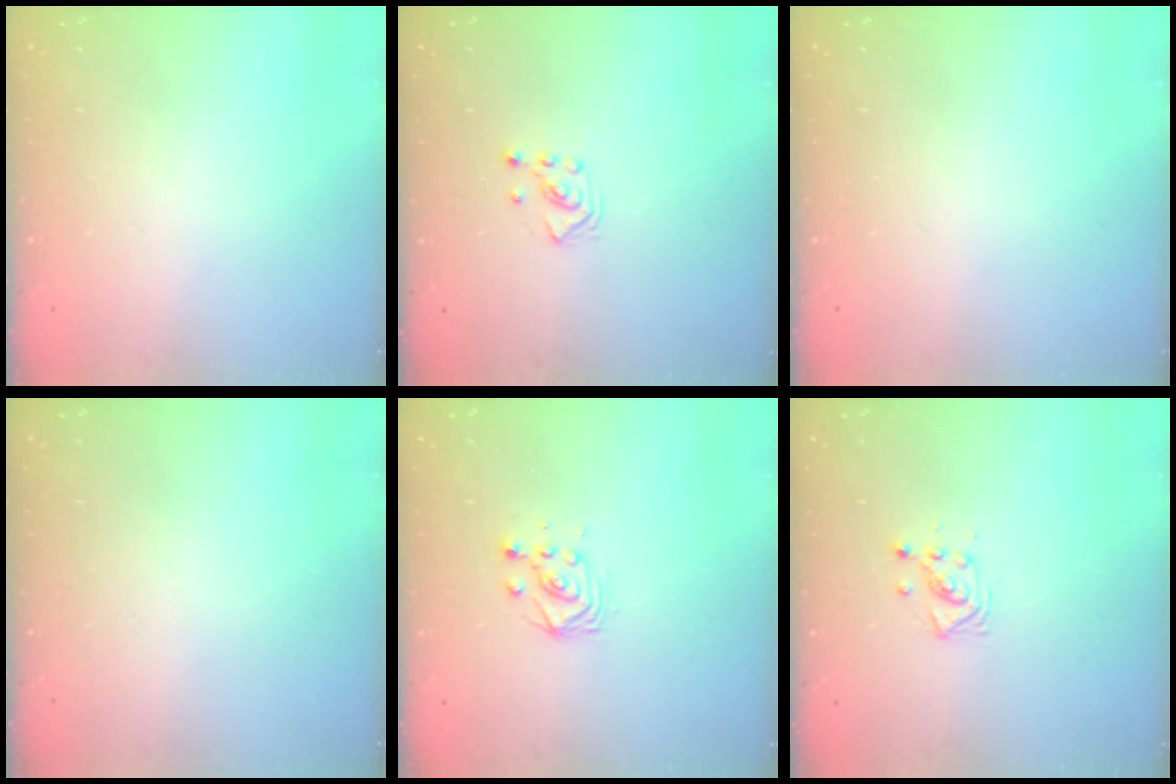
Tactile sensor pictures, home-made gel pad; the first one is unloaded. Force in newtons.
{"total": 2.5, "press": 2.3, "slide": 1.0}
{"total": 0.0}
{"total": 0.0}
{"total": 2.8, "press": 2.5, "slide": 1.3}
{"total": 3.3, "press": 3.3, "slide": 0.4}